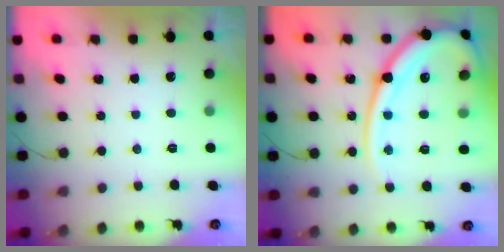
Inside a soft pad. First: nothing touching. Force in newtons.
{"total": 18.6, "press": 18.6, "slide": 1.4}